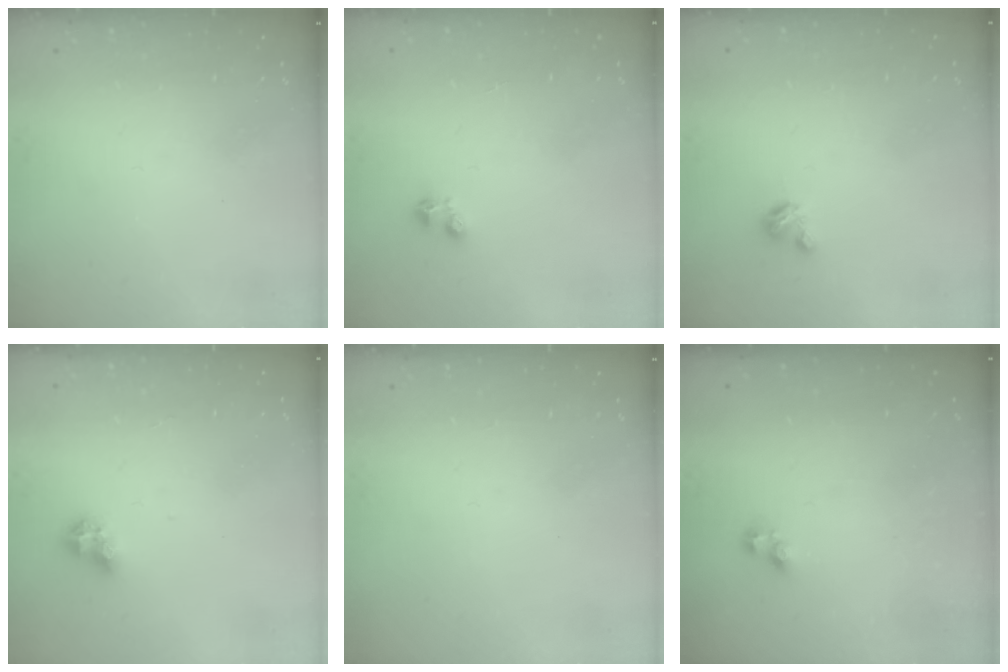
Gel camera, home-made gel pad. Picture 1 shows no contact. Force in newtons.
{"total": 2.9, "press": 2.8, "slide": 0.6}
{"total": 2.9, "press": 2.9, "slide": 0.3}
{"total": 6.7, "press": 6.7, "slide": 0.9}
{"total": 0.0}
{"total": 1.6, "press": 1.5, "slide": 0.3}